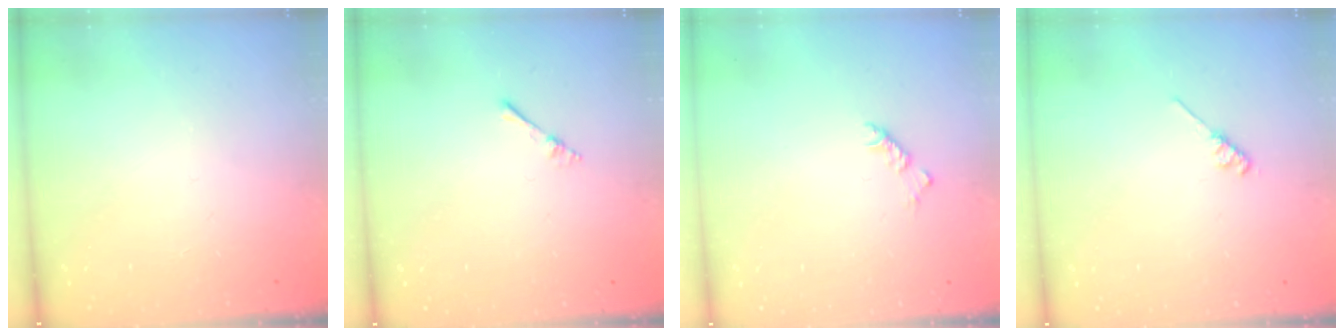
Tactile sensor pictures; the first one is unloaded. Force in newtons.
{"total": 2.2, "press": 2.2, "slide": 0.3}
{"total": 3.8, "press": 3.7, "slide": 0.8}
{"total": 3.3, "press": 3.2, "slide": 0.5}